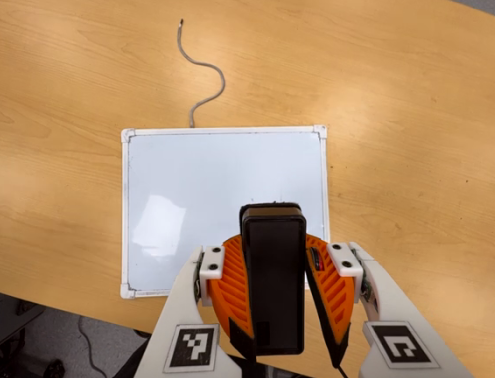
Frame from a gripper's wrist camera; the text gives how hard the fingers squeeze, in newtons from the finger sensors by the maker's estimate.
{"total": 10.4, "left": 9.7, "right": 11.1}